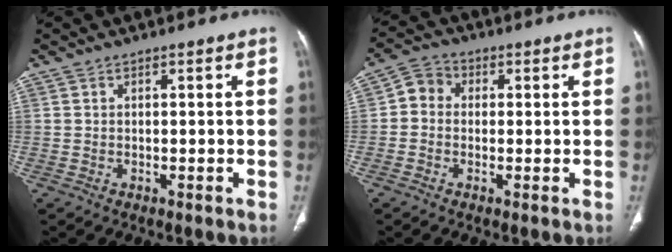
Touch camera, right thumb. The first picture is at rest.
{"total": 4.8, "force": [0.0, 4.2, 2.3], "torque": [-0.024, 0.013, -0.016]}